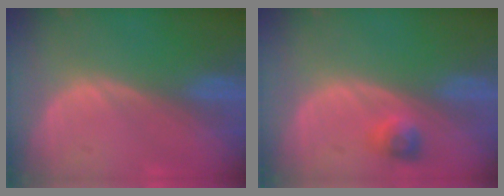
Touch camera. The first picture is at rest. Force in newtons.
{"total": 2.3, "press": 2.2, "slide": 0.7}